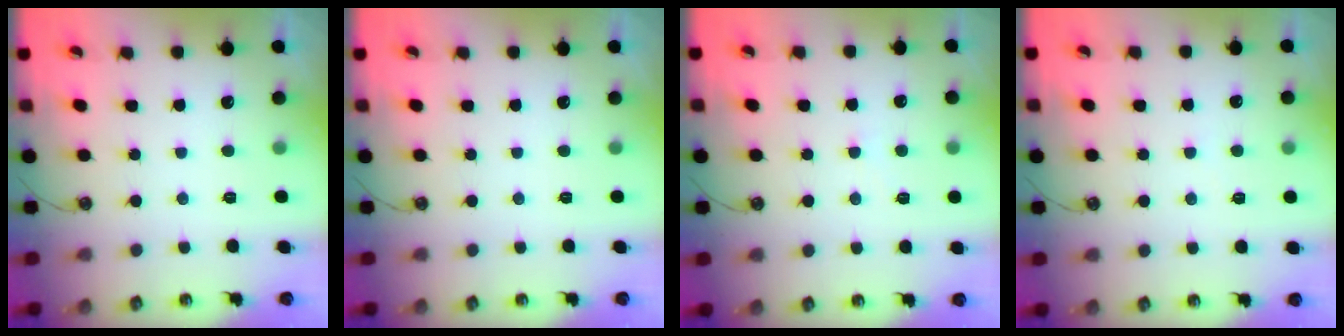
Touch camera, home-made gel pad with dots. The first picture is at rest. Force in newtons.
{"total": 0.0}
{"total": 2.9, "press": 2.9, "slide": 0.4}
{"total": 3.0, "press": 3.0, "slide": 0.2}